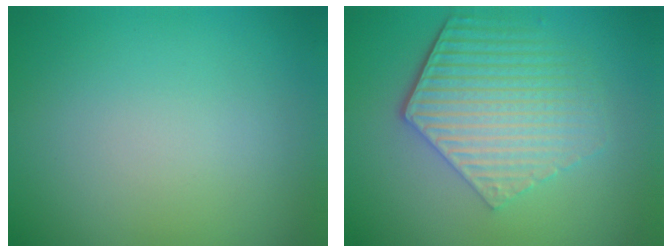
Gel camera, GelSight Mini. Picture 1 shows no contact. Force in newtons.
{"total": 5.8, "press": 4.3, "slide": 3.9}